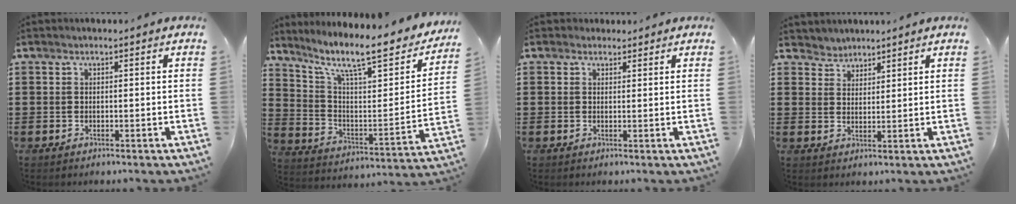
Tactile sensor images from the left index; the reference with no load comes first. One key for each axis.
{"total": 10.7, "fx": 8.3, "fy": 1.8, "fz": 6.5, "tx": -0.136, "ty": -0.065, "tz": 0.131}
{"total": 1.3, "fx": 1.1, "fy": 0.8, "fz": 0.1, "tx": -0.005, "ty": 0.005, "tz": 0.022}
{"total": 2.6, "fx": 2.3, "fy": 1.0, "fz": -0.7, "tx": 0.002, "ty": -0.001, "tz": 0.044}